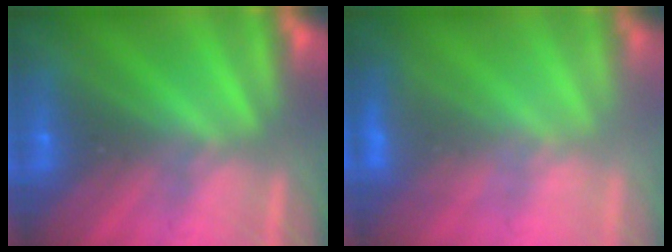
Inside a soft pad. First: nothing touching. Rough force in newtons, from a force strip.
{"total": 2.4}